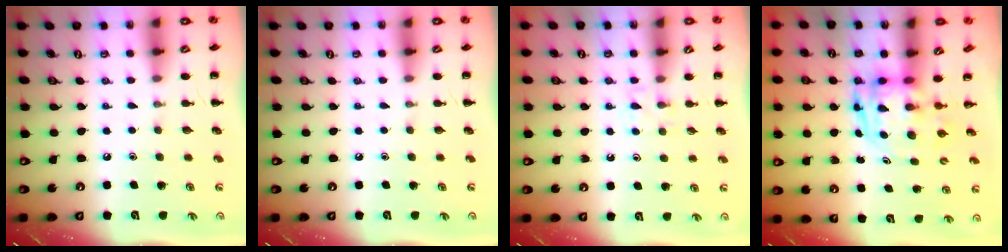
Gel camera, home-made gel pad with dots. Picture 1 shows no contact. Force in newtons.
{"total": 0.0}
{"total": 2.9, "press": 2.7, "slide": 1.2}
{"total": 3.3, "press": 3.2, "slide": 0.6}